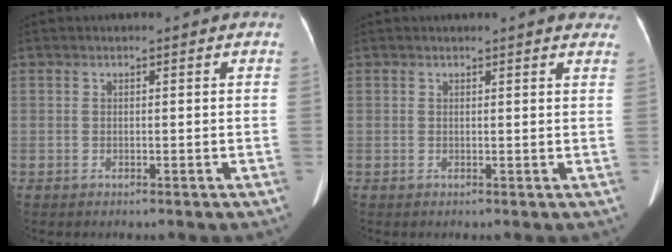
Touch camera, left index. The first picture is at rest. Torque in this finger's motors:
{"motor_torque": [-0.18, -0.07, -0.02, -0.01]}